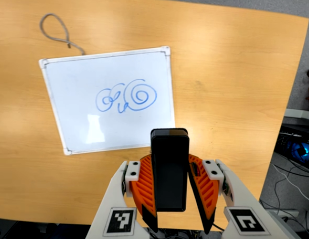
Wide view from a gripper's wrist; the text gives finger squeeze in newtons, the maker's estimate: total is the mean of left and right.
{"total": 6.2, "left": 5.3, "right": 7.1}